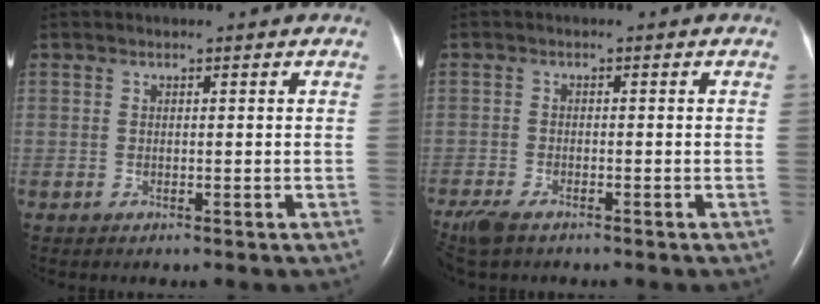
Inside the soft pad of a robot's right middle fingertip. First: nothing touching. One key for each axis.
{"total": 6.6, "fx": -4.9, "fy": 2.5, "fz": 3.6, "tx": -0.077, "ty": -0.016, "tz": -0.085}